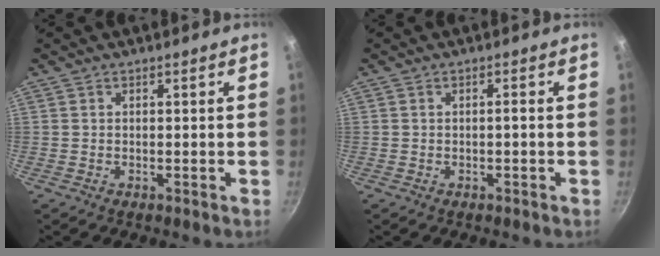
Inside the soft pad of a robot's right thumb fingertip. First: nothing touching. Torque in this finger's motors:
{"motor_torque": [0.26, 0.00, 0.33, 0.38, 0.02]}